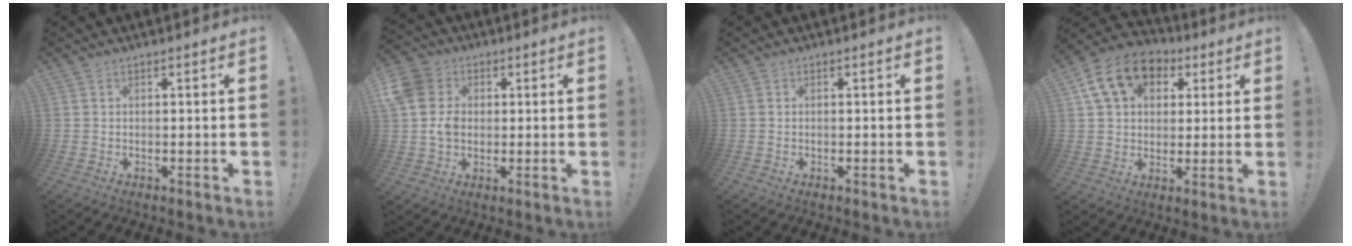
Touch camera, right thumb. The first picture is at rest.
{"total": 9.8, "force": [0.7, 8.6, 4.8], "torque": [-0.091, 0.000, 0.015]}
{"total": 0.0}
{"total": 15.3, "force": [6.2, 11.3, 8.3], "torque": [-0.119, -0.014, 0.118]}